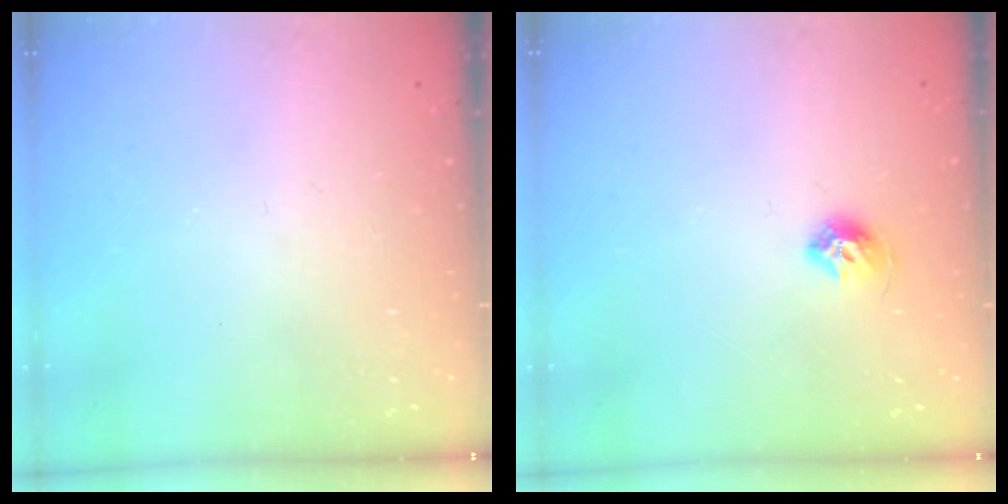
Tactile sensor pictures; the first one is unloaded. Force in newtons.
{"total": 7.3, "press": 7.3, "slide": 0.8}